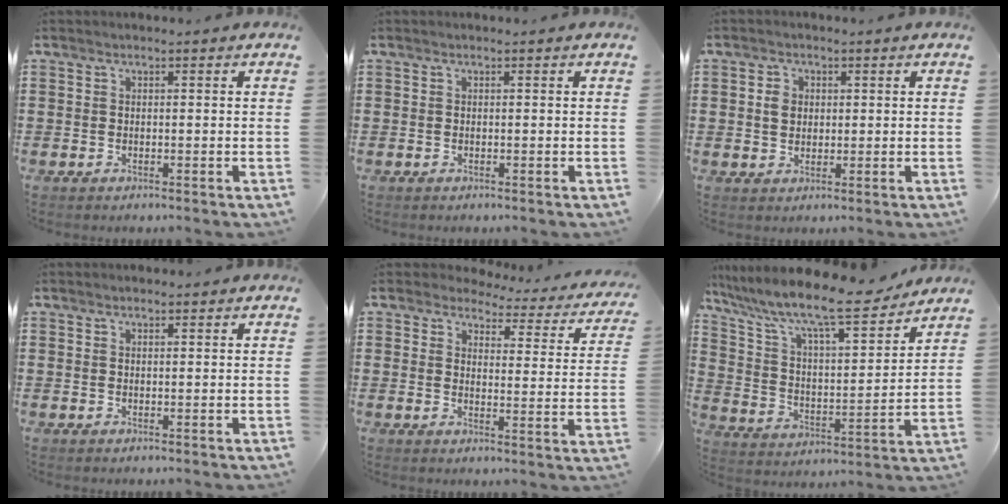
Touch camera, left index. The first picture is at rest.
{"total": 0.0}
{"total": 2.8, "force": [0.5, 2.3, 1.5], "torque": [-0.037, 0.010, 0.008]}
{"total": 0.6, "force": [0.5, 0.2, 0.1], "torque": [-0.004, 0.002, 0.010]}
{"total": 3.4, "force": [3.1, 0.8, 1.1], "torque": [-0.041, -0.020, 0.049]}
{"total": 11.3, "force": [9.8, 1.1, 5.6], "torque": [-0.141, -0.067, 0.159]}